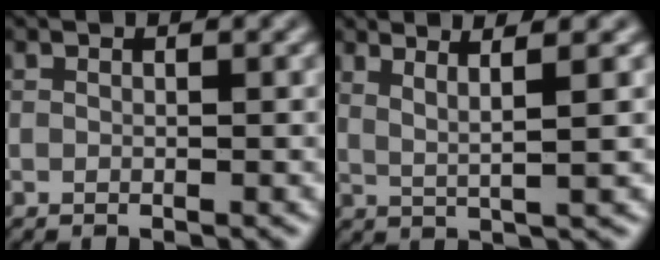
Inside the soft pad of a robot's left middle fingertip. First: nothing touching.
{"total": 2.9, "force": [1.6, 0.3, 2.4], "torque": [-0.042, 0.004, 0.035]}